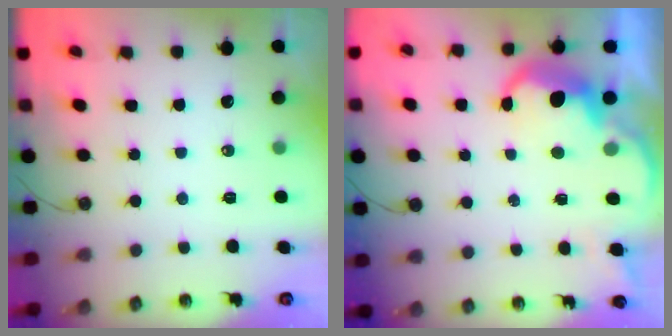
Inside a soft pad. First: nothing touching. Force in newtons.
{"total": 6.6, "press": 6.5, "slide": 0.6}